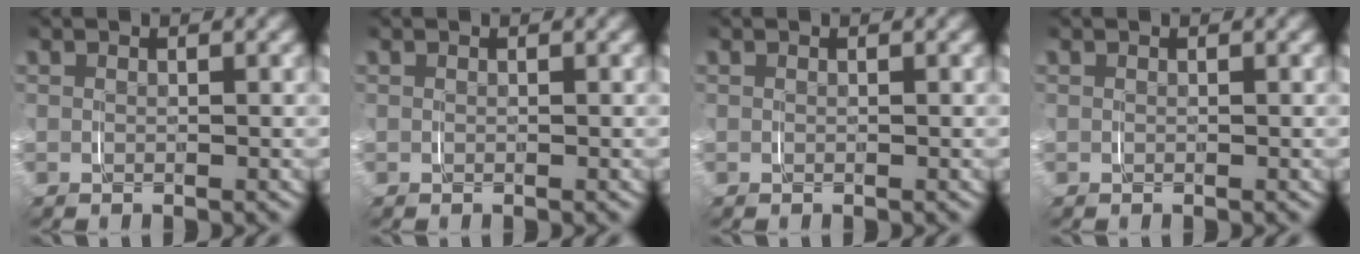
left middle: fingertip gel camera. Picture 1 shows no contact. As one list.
[{"total": 0.0}, {"total": 0.0}, {"total": 0.0}]